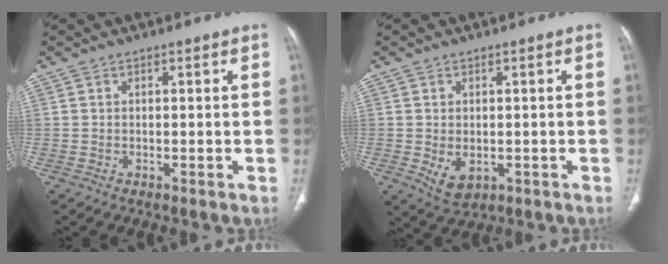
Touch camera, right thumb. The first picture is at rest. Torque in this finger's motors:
{"motor_torque": [-0.30, 0.30, -0.13, 0.09, 0.12]}